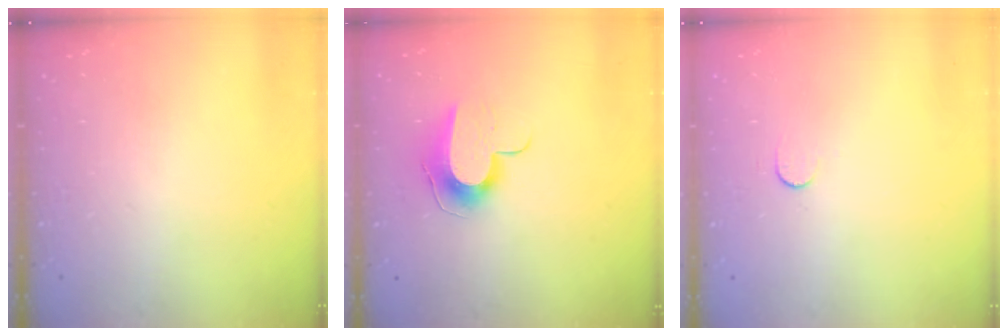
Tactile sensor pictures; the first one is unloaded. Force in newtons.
{"total": 9.9, "press": 9.9, "slide": 0.3}
{"total": 3.7, "press": 3.7, "slide": 0.4}